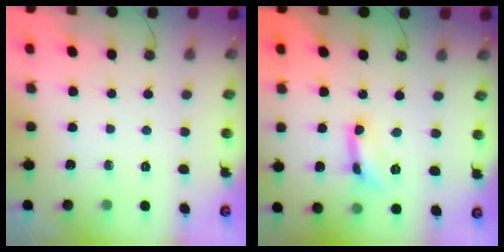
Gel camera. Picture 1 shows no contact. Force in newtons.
{"total": 1.3, "press": 1.3, "slide": 0.2}